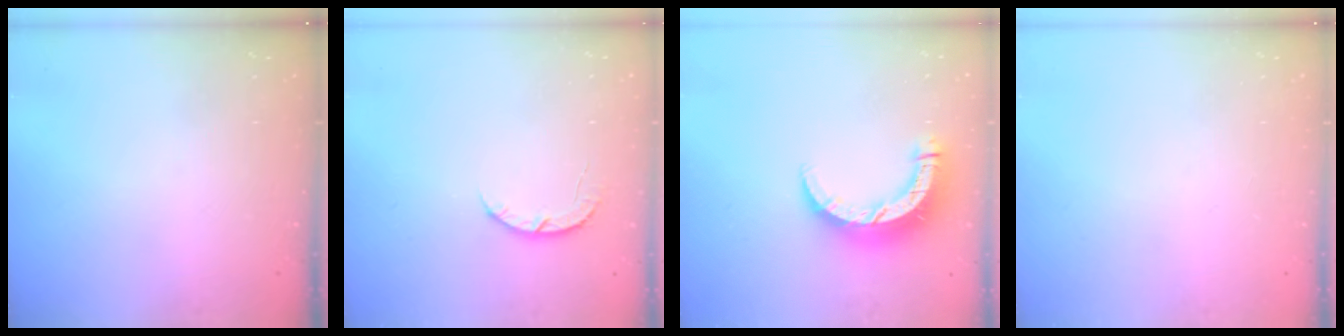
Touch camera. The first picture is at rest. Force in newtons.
{"total": 3.9, "press": 3.8, "slide": 0.6}
{"total": 10.6, "press": 10.5, "slide": 1.2}
{"total": 0.0}